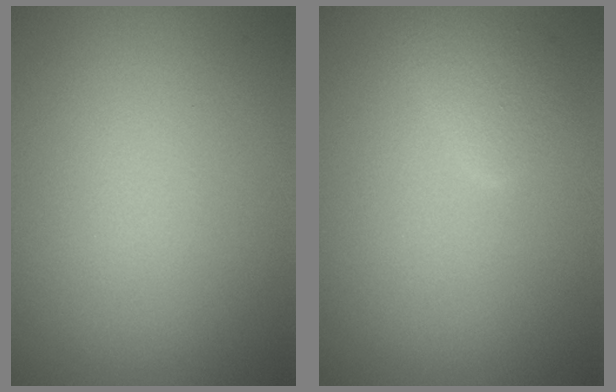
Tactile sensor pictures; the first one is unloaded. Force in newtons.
{"total": 1.8, "press": 1.8, "slide": 0.1}